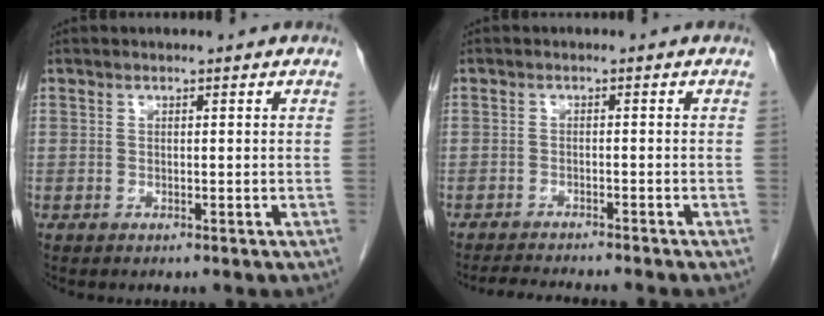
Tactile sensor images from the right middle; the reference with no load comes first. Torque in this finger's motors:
{"motor_torque": [0.35, -0.29, 0.02, 0.02]}